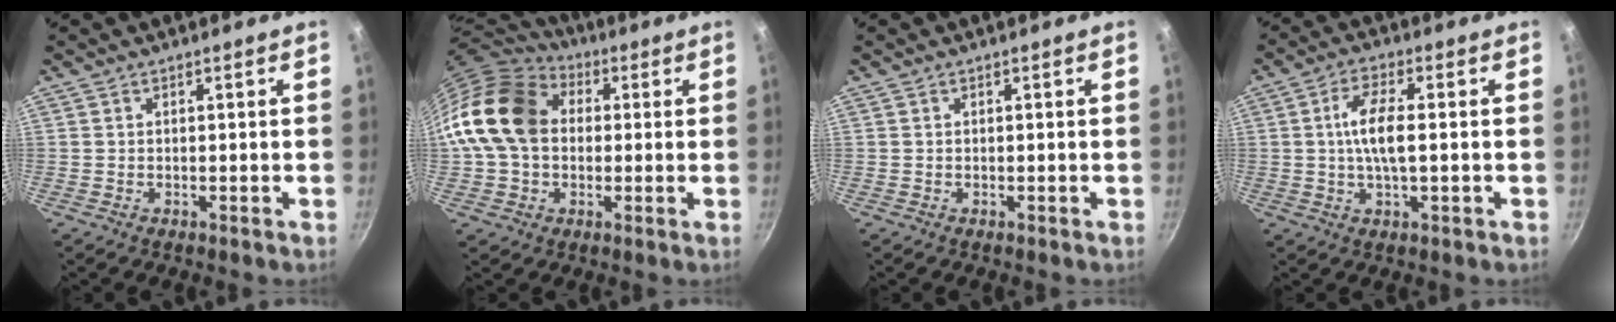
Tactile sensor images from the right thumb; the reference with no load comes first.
{"total": 18.4, "force": [2.1, 13.9, 11.9], "torque": [-0.204, 0.034, 0.024]}
{"total": 0.0}
{"total": 7.6, "force": [0.3, 2.5, 7.1], "torque": [-0.139, 0.011, 0.000]}